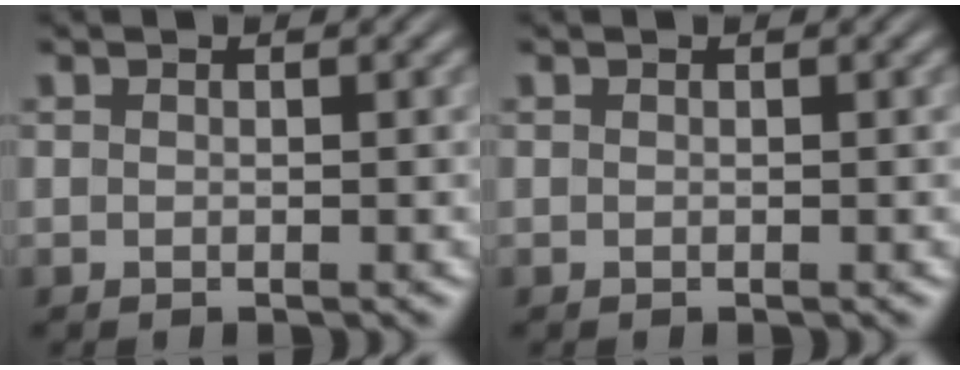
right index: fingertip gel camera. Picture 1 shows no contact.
{"total": 0.0}